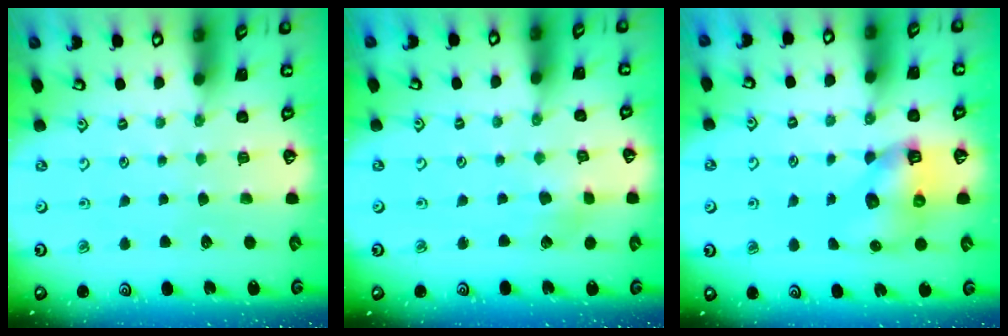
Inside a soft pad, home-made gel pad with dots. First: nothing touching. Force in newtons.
{"total": 2.4, "press": 2.4, "slide": 0.2}
{"total": 8.2, "press": 8.1, "slide": 1.0}